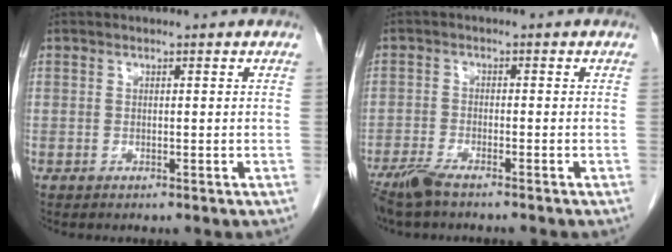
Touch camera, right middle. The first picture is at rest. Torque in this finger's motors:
{"motor_torque": [-0.01, 0.04, 0.03, 0.02]}